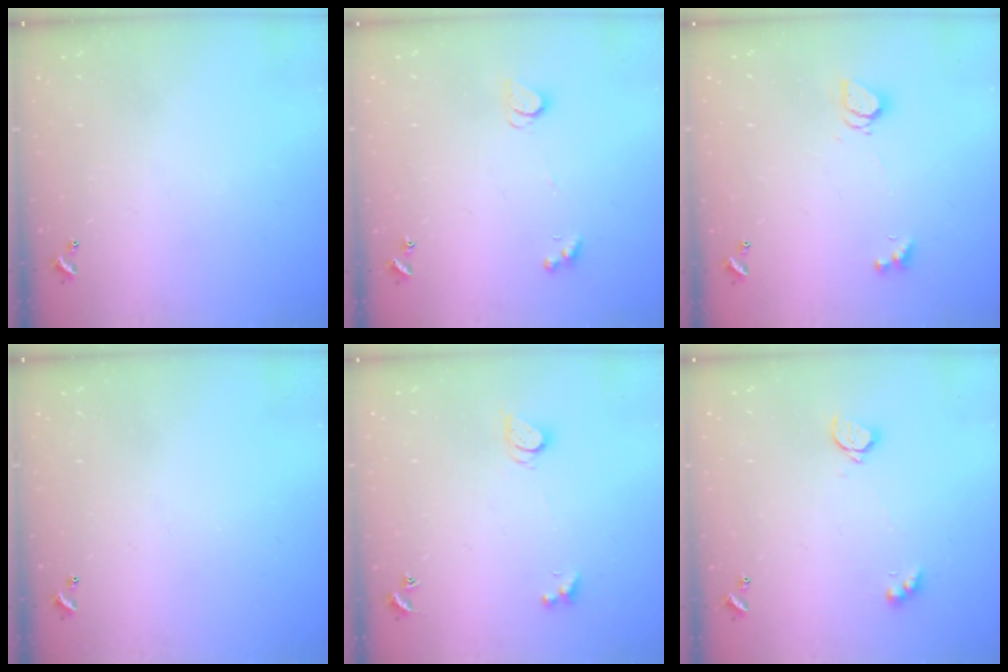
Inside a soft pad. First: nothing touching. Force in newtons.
{"total": 2.4, "press": 2.4, "slide": 0.4}
{"total": 2.5, "press": 2.5, "slide": 0.2}
{"total": 0.0}
{"total": 2.8, "press": 2.7, "slide": 0.5}
{"total": 2.1, "press": 2.1, "slide": 0.5}